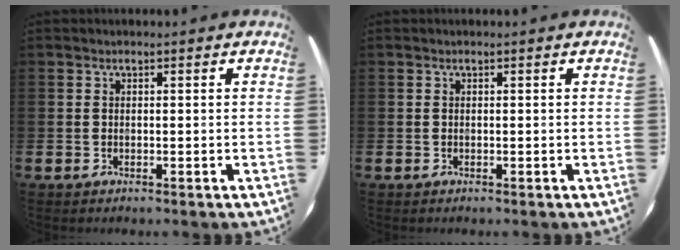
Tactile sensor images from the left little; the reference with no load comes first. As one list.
[{"total": 0.0}]